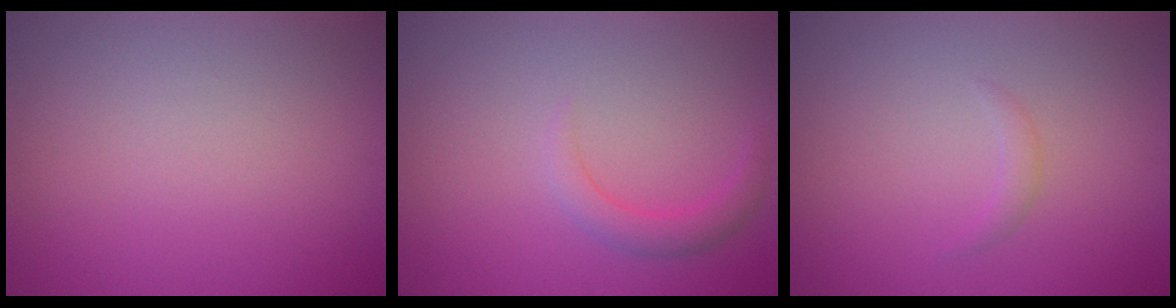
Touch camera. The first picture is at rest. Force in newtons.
{"total": 2.0, "press": 2.0, "slide": 0.1}
{"total": 0.8, "press": 0.8, "slide": 0.1}